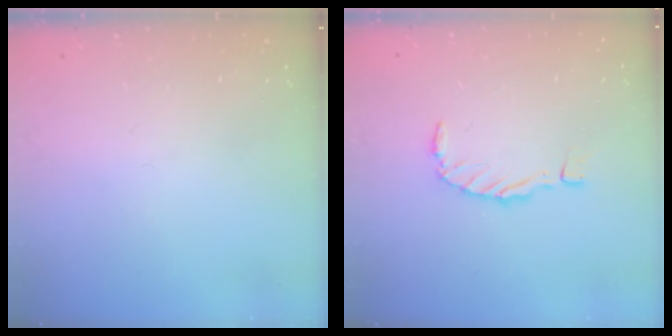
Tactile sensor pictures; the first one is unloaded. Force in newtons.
{"total": 0.0}